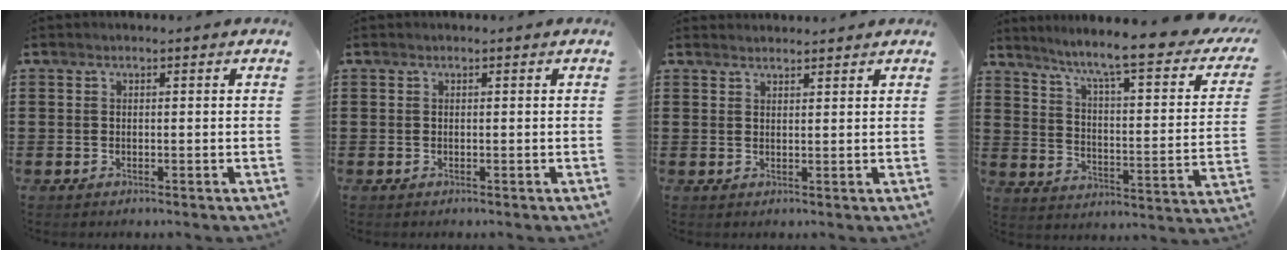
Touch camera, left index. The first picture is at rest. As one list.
[{"total": 0.0}, {"total": 1.5, "force": [1.5, 0.1, 0.1], "torque": [-0.005, 0.001, 0.031]}, {"total": 7.7, "force": [6.0, -0.3, 4.9], "torque": [-0.112, -0.051, 0.087]}]